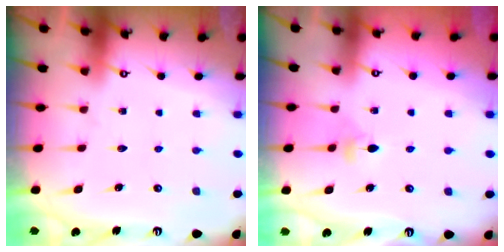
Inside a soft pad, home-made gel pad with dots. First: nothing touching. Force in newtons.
{"total": 3.1, "press": 3.0, "slide": 0.8}